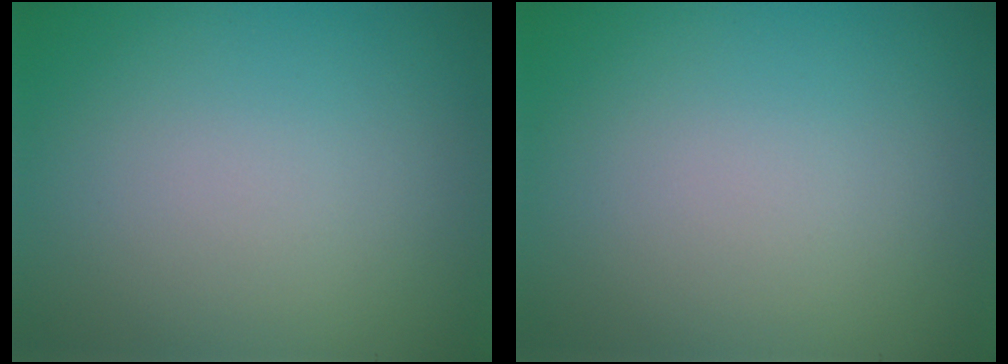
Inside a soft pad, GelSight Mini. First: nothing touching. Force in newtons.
{"total": 0.0}